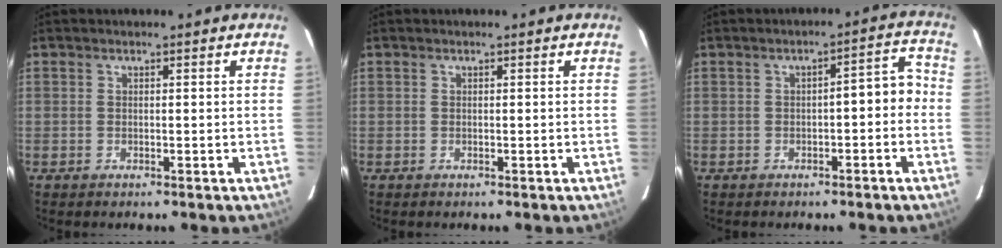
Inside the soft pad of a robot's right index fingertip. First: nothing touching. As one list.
[{"total": 0.0}, {"total": 4.9, "force": [-1.0, 1.6, 4.5], "torque": [-0.053, 0.032, -0.014]}]